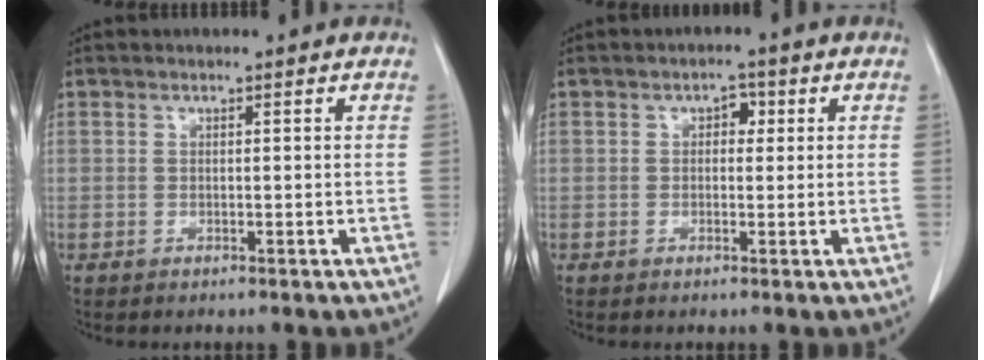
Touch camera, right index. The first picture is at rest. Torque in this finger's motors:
{"motor_torque": [0.05, 0.05, 0.00, 0.00]}